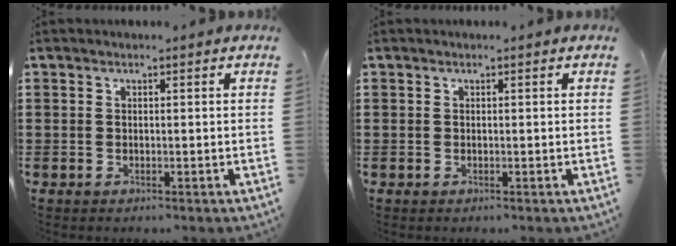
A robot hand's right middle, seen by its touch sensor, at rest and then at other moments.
{"total": 0.0}